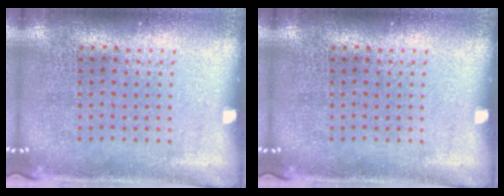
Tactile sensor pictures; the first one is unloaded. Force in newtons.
{"total": 0.0}